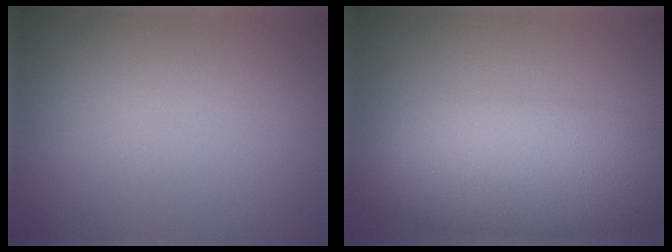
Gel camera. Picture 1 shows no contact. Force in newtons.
{"total": 7.8, "press": 7.8, "slide": 0.3}